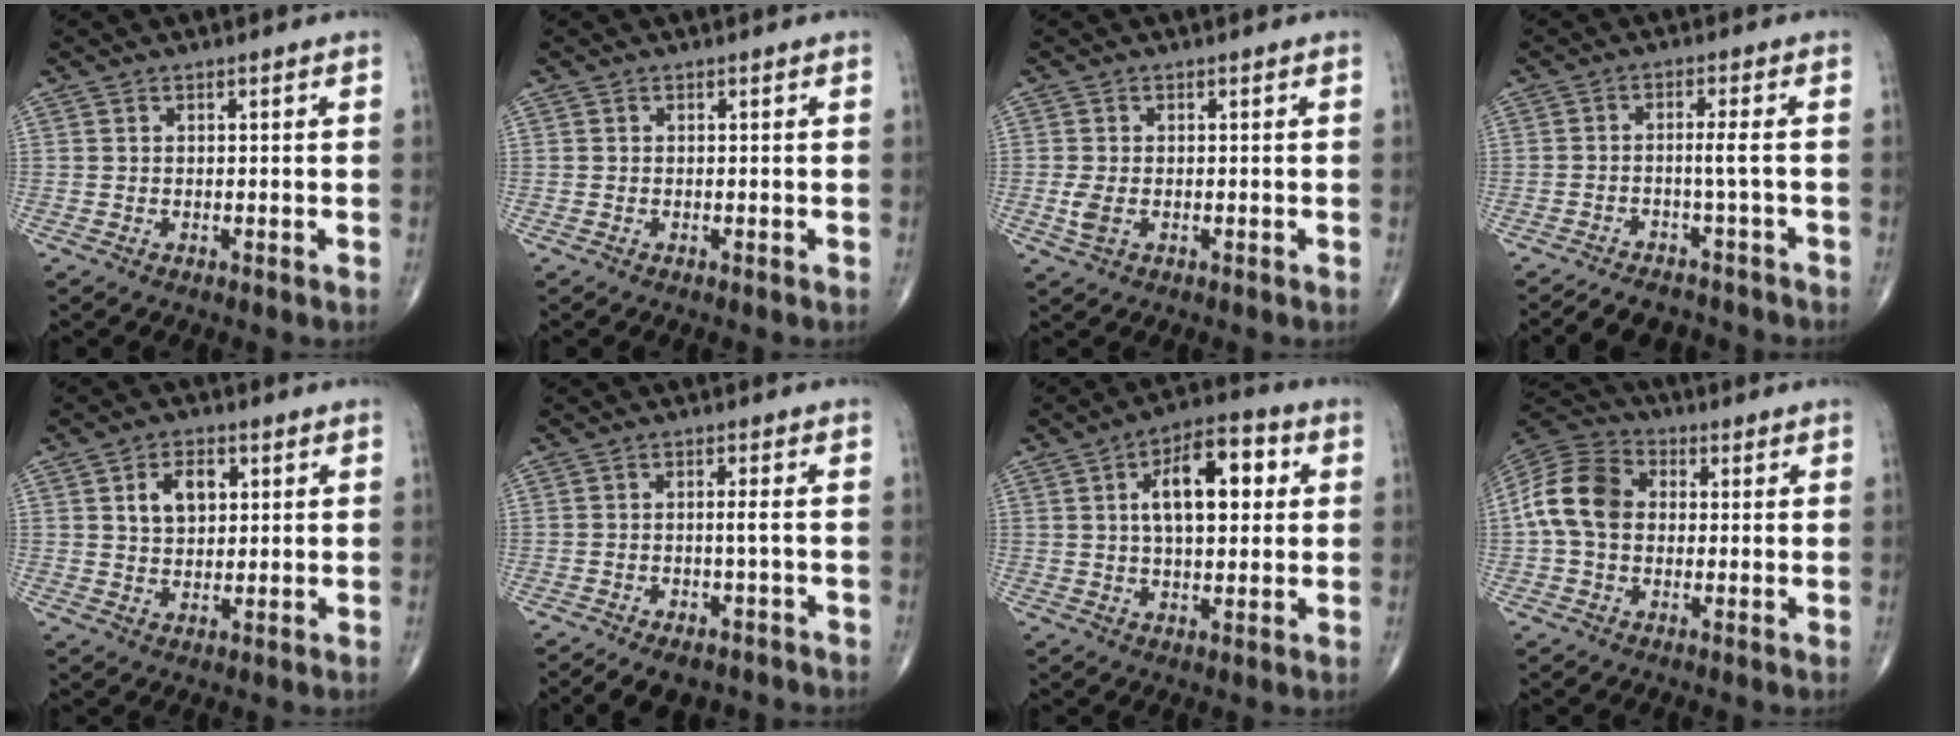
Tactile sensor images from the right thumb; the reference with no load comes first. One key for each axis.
{"total": 0.0}
{"total": 2.6, "fx": -0.6, "fy": 1.4, "fz": 2.1, "tx": -0.056, "ty": -0.005, "tz": -0.012}
{"total": 7.3, "fx": -6.4, "fy": 1.8, "fz": 3.2, "tx": -0.050, "ty": 0.037, "tz": -0.096}
{"total": 6.4, "fx": 1.9, "fy": 4.2, "fz": 4.5, "tx": -0.055, "ty": -0.001, "tz": 0.031}
{"total": 7.7, "fx": -5.5, "fy": 2.8, "fz": 4.5, "tx": -0.062, "ty": 0.023, "tz": -0.079}
{"total": 13.3, "fx": 2.9, "fy": 6.4, "fz": 11.3, "tx": -0.153, "ty": 0.014, "tz": 0.040}
{"total": 11.8, "fx": 0.2, "fy": 8.9, "fz": 7.7, "tx": -0.146, "ty": 0.032, "tz": -0.006}